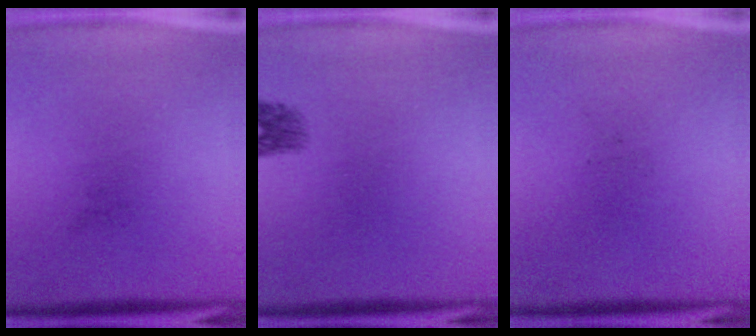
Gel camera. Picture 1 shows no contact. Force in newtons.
{"total": 1.8}
{"total": 0.0}